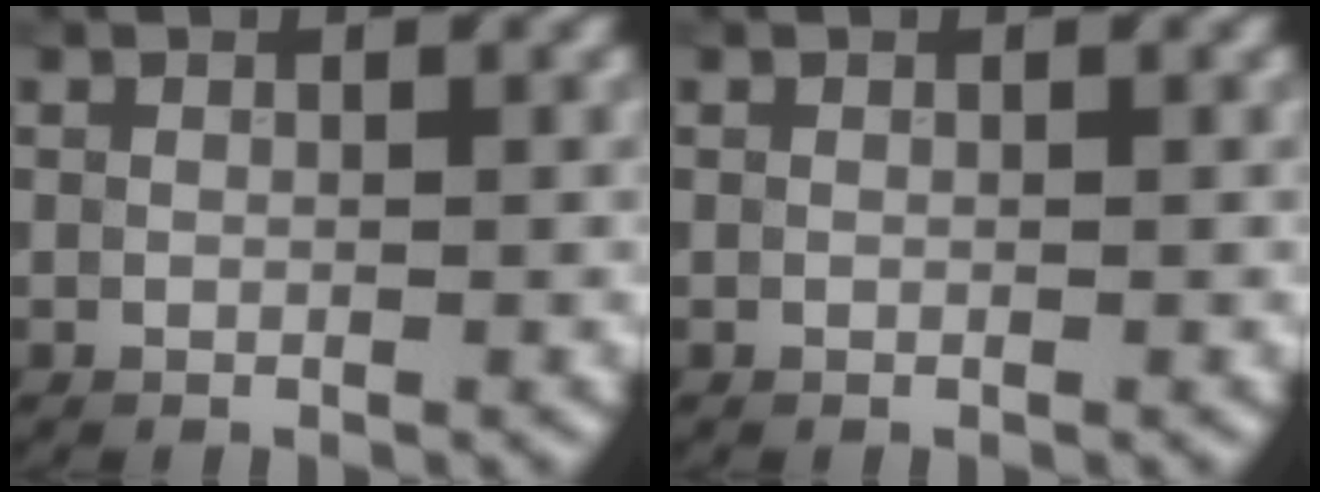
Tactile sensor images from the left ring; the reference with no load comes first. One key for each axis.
{"total": 0.0}